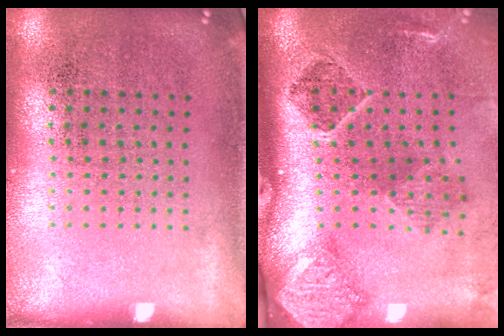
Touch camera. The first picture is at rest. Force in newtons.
{"total": 2.9, "press": 1.8, "slide": 2.2}